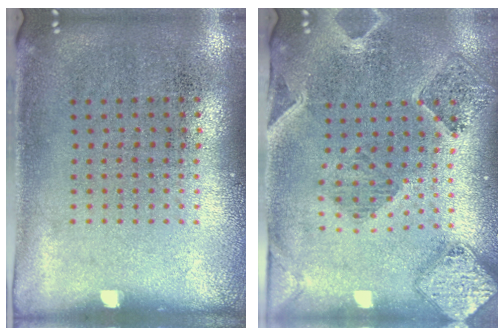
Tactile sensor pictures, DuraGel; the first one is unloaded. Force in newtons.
{"total": 1.5, "press": 1.5, "slide": 0.3}